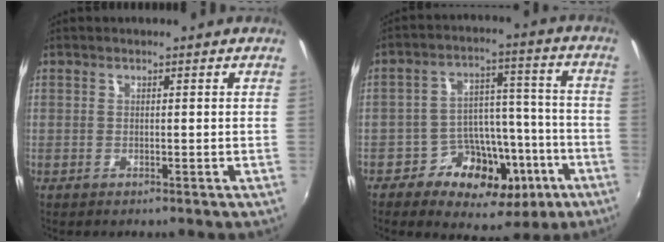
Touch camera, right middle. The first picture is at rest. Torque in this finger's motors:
{"motor_torque": [1.05, -1.09, 0.13, 0.02]}